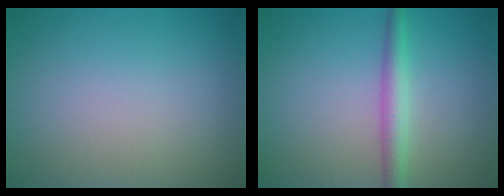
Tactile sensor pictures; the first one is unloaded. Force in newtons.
{"total": 2.6, "press": 2.6, "slide": 0.1}